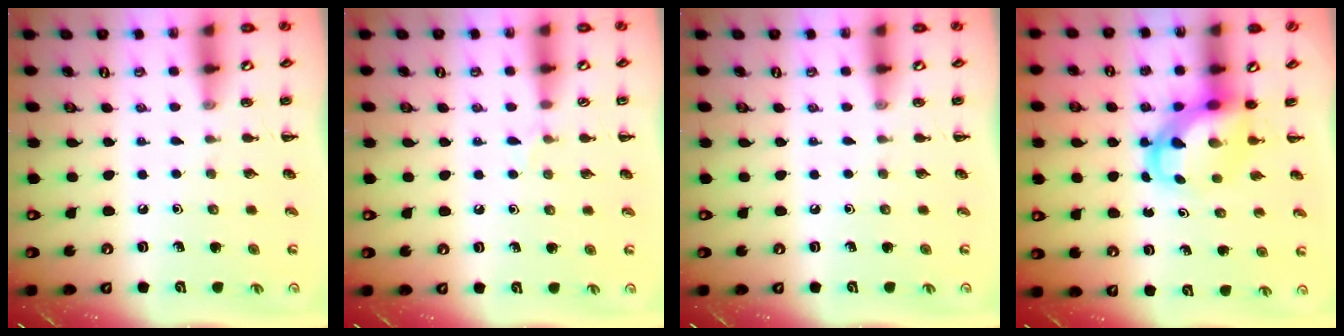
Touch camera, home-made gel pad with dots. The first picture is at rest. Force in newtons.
{"total": 4.2, "press": 3.9, "slide": 1.5}
{"total": 0.0}
{"total": 5.7, "press": 5.6, "slide": 1.0}